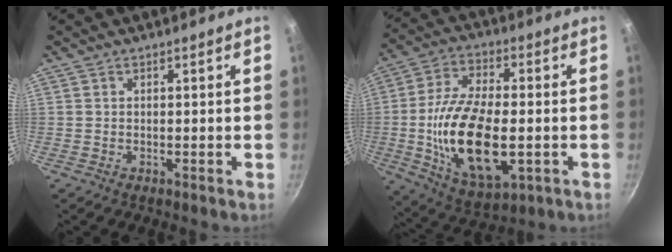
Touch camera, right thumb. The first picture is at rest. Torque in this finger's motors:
{"motor_torque": [-0.15, 1.38, 1.95, 0.23, 0.52]}